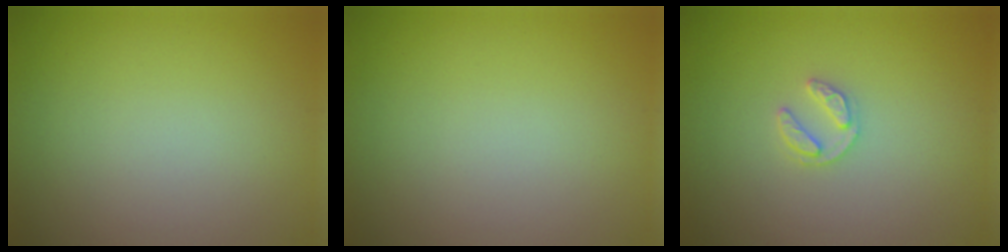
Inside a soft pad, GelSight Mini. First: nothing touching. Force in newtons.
{"total": 0.0}
{"total": 1.6, "press": 1.6, "slide": 0.3}